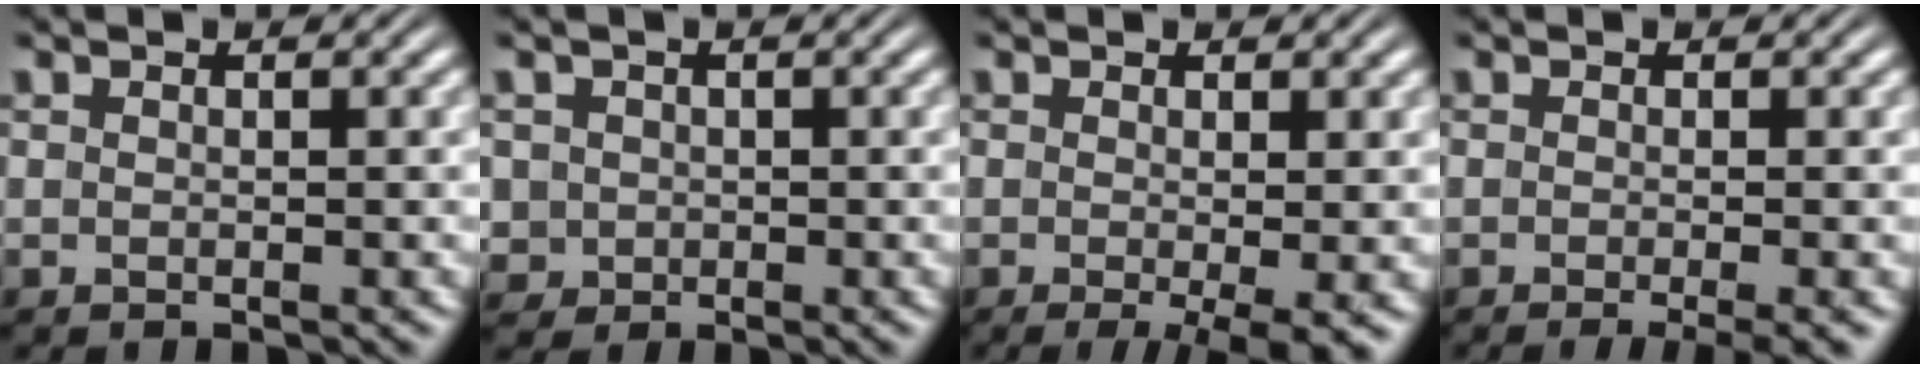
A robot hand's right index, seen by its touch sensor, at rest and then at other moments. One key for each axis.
{"total": 4.8, "fx": -0.8, "fy": 4.5, "fz": 1.5, "tx": -0.052, "ty": -0.030, "tz": -0.003}
{"total": 4.3, "fx": -2.5, "fy": 0.8, "fz": 3.4, "tx": -0.044, "ty": -0.021, "tz": -0.028}
{"total": 3.4, "fx": -2.4, "fy": 0.6, "fz": 2.3, "tx": -0.028, "ty": -0.009, "tz": -0.033}